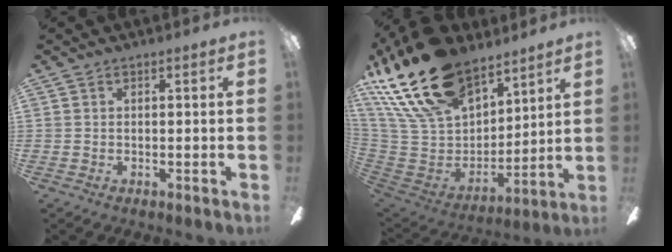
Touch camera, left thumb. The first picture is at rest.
{"total": 26.0, "force": [17.7, 13.3, 13.5], "torque": [-0.292, -0.099, 0.326]}